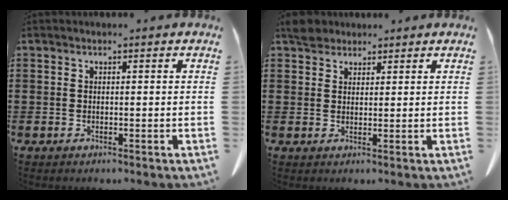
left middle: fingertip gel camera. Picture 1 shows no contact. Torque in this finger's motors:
{"motor_torque": [0.07, 0.04, 0.03, 0.00]}